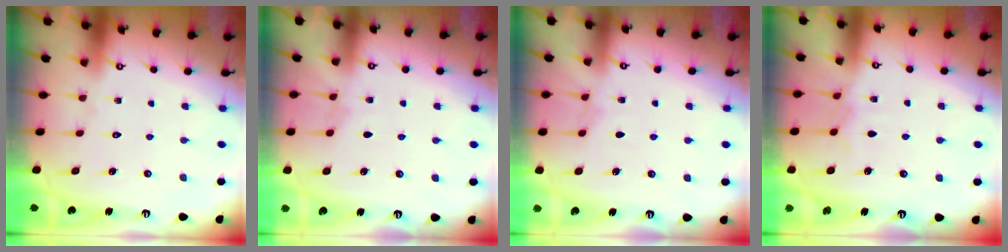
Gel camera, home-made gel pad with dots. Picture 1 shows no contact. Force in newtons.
{"total": 2.8, "press": 2.8, "slide": 0.5}
{"total": 1.5, "press": 1.4, "slide": 0.3}
{"total": 5.1, "press": 5.0, "slide": 0.4}